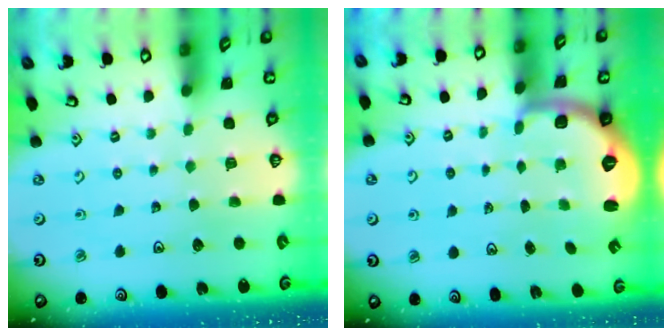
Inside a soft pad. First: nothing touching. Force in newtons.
{"total": 2.1, "press": 1.9, "slide": 1.0}